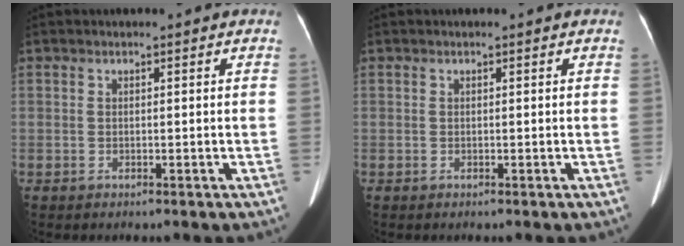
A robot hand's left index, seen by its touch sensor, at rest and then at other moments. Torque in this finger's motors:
{"motor_torque": [-0.11, -0.08, 0.00, 0.00]}